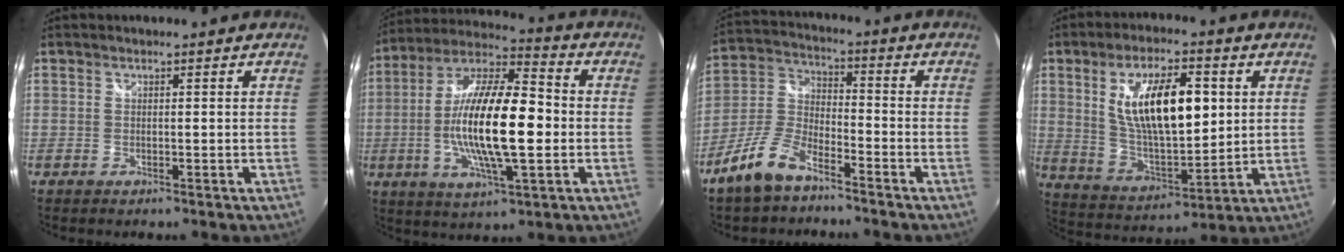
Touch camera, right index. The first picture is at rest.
{"total": 19.4, "force": [-2.1, 5.2, 18.6], "torque": [-0.353, 0.000, -0.046]}
{"total": 9.9, "force": [-7.0, 3.7, 6.0], "torque": [-0.143, 0.005, -0.140]}
{"total": 16.8, "force": [4.3, 6.7, 14.8], "torque": [-0.257, 0.004, 0.087]}